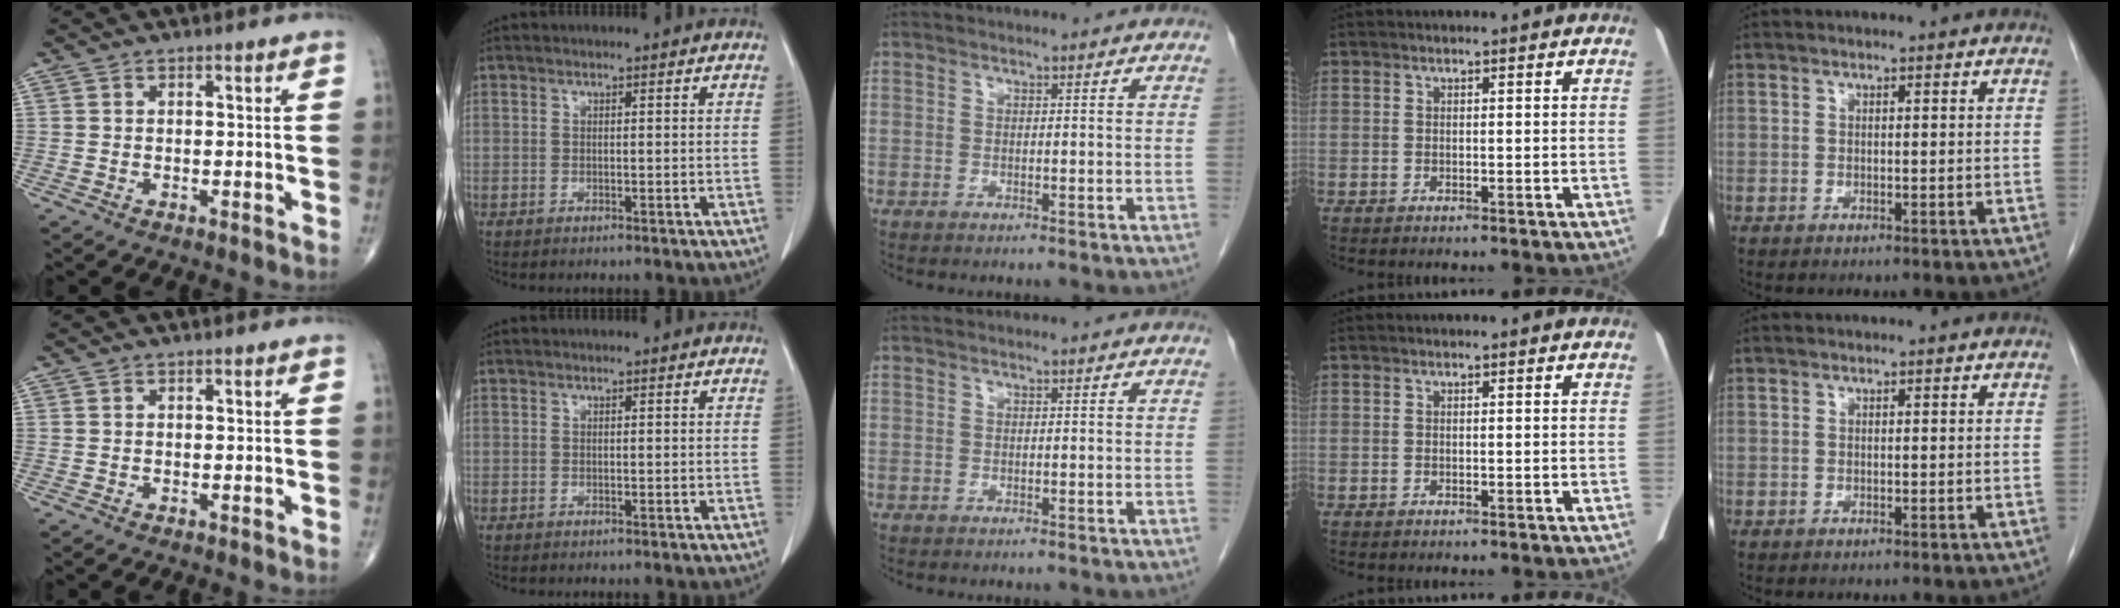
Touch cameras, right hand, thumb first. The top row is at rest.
{}